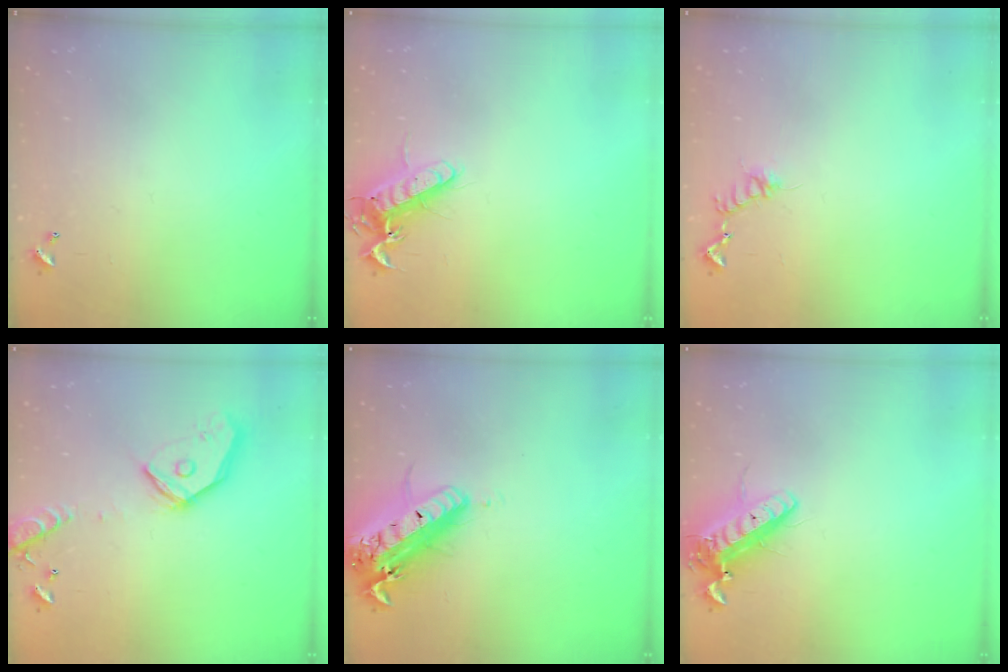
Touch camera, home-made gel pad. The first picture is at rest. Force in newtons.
{"total": 13.2, "press": 13.2, "slide": 1.3}
{"total": 8.7, "press": 8.6, "slide": 0.7}
{"total": 17.6, "press": 17.4, "slide": 2.7}
{"total": 21.3, "press": 20.9, "slide": 4.2}
{"total": 14.8, "press": 14.5, "slide": 2.9}